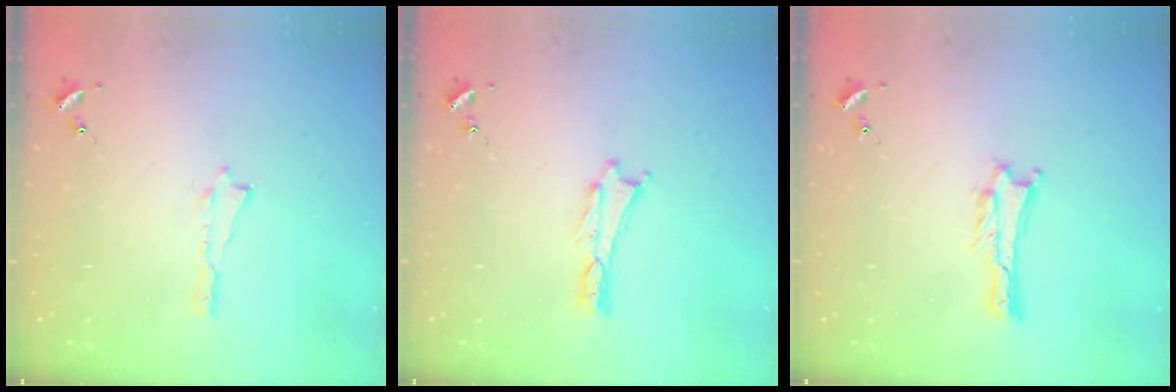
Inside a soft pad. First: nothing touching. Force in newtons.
{"total": 0.0}
{"total": 0.9, "press": 0.9, "slide": 0.1}